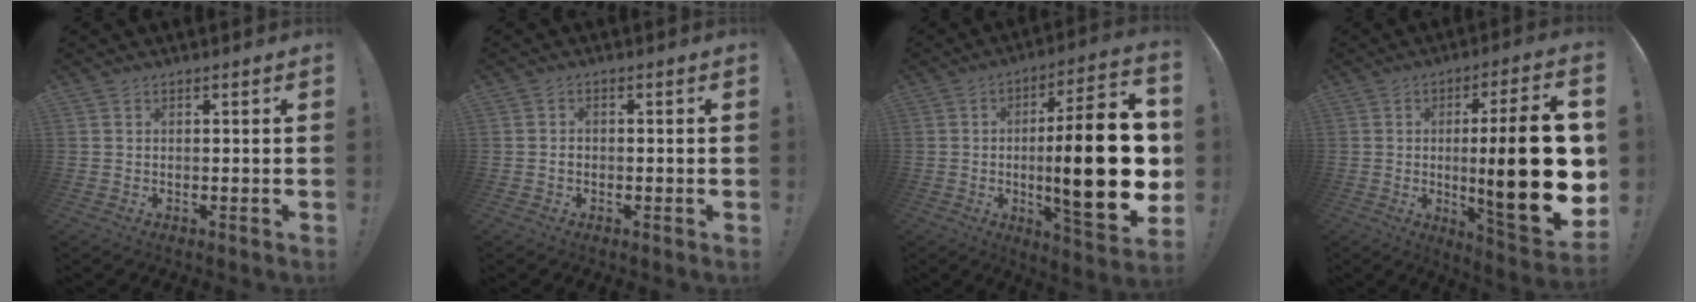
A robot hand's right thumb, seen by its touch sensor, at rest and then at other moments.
{"total": 1.2, "force": [-0.7, 0.7, 0.5], "torque": [-0.017, 0.007, -0.012]}
{"total": 24.6, "force": [-1.1, 5.9, 23.9], "torque": [-0.379, -0.004, -0.016]}
{"total": 24.0, "force": [-0.5, 4.4, 23.6], "torque": [-0.365, -0.012, -0.006]}